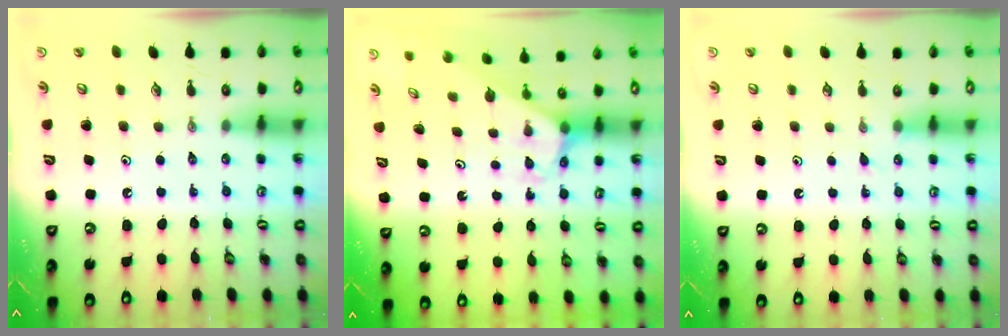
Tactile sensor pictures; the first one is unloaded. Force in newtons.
{"total": 2.4, "press": 2.4, "slide": 0.2}
{"total": 3.0, "press": 3.0, "slide": 0.5}